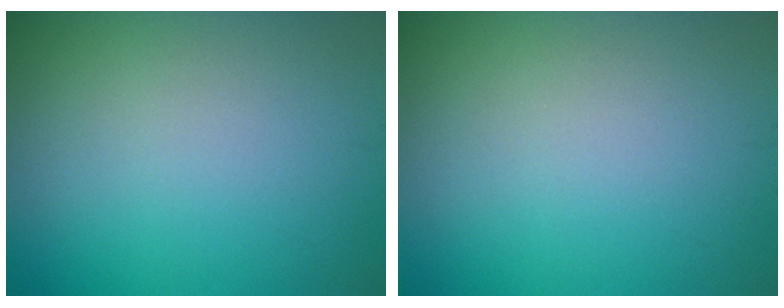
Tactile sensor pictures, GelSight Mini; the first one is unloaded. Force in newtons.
{"total": 0.0}